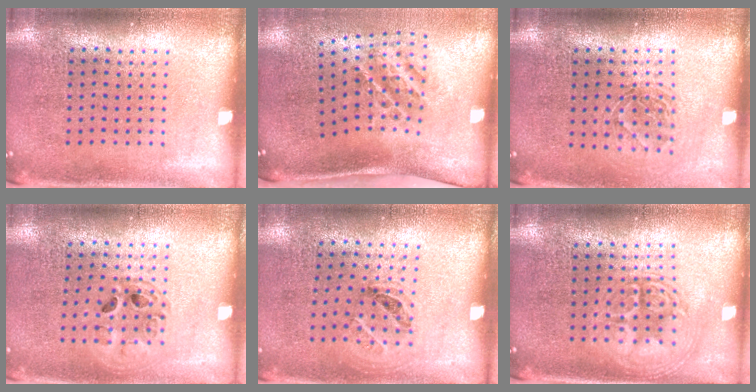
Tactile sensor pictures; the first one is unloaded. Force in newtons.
{"total": 1.6, "press": 1.2, "slide": 1.1}
{"total": 1.3, "press": 1.1, "slide": 0.6}
{"total": 1.3, "press": 1.2, "slide": 0.2}
{"total": 1.1, "press": 0.7, "slide": 0.9}
{"total": 2.6, "press": 2.6, "slide": 0.2}